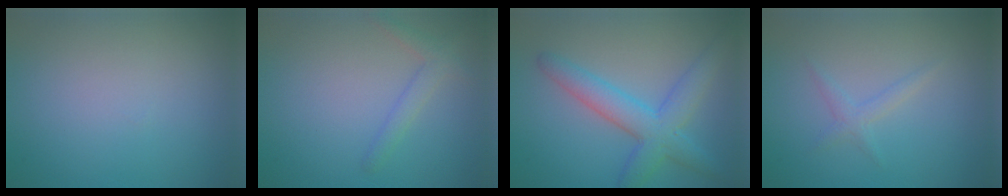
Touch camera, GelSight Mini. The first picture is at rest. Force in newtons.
{"total": 1.8, "press": 1.7, "slide": 0.1}
{"total": 4.9, "press": 4.9, "slide": 0.3}
{"total": 1.2, "press": 1.2, "slide": 0.0}